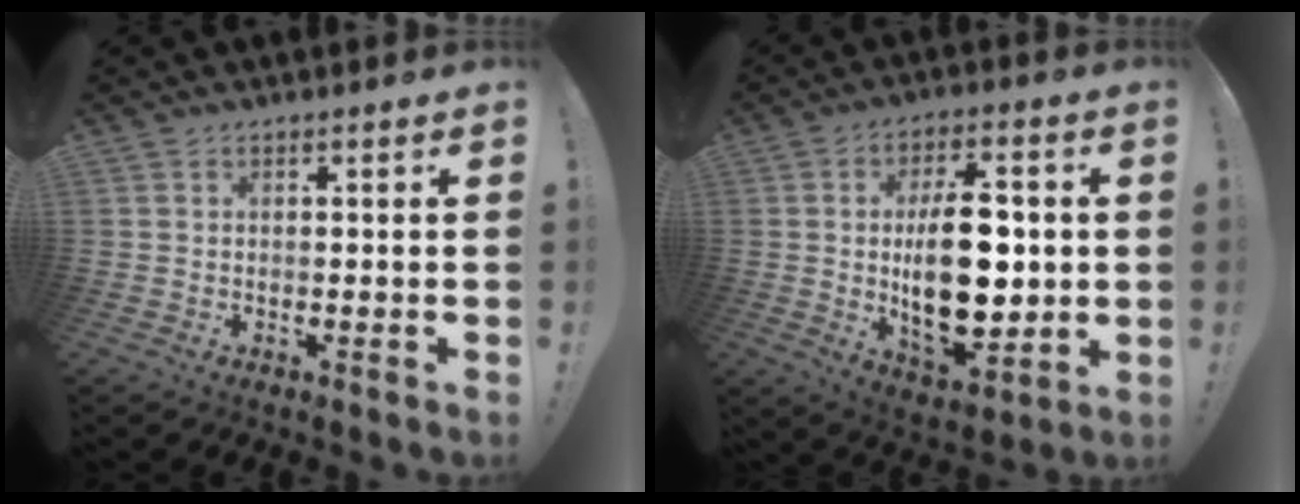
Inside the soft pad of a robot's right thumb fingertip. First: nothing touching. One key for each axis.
{"total": 20.3, "fx": 0.6, "fy": 10.6, "fz": 17.3, "tx": -0.283, "ty": -0.009, "tz": 0.010}